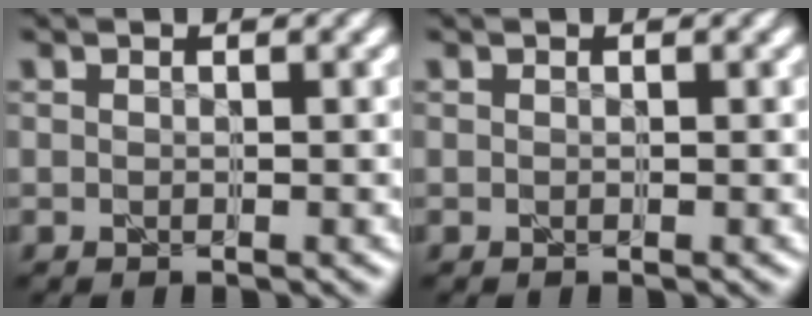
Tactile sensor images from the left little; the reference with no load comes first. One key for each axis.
{"total": 0.0}